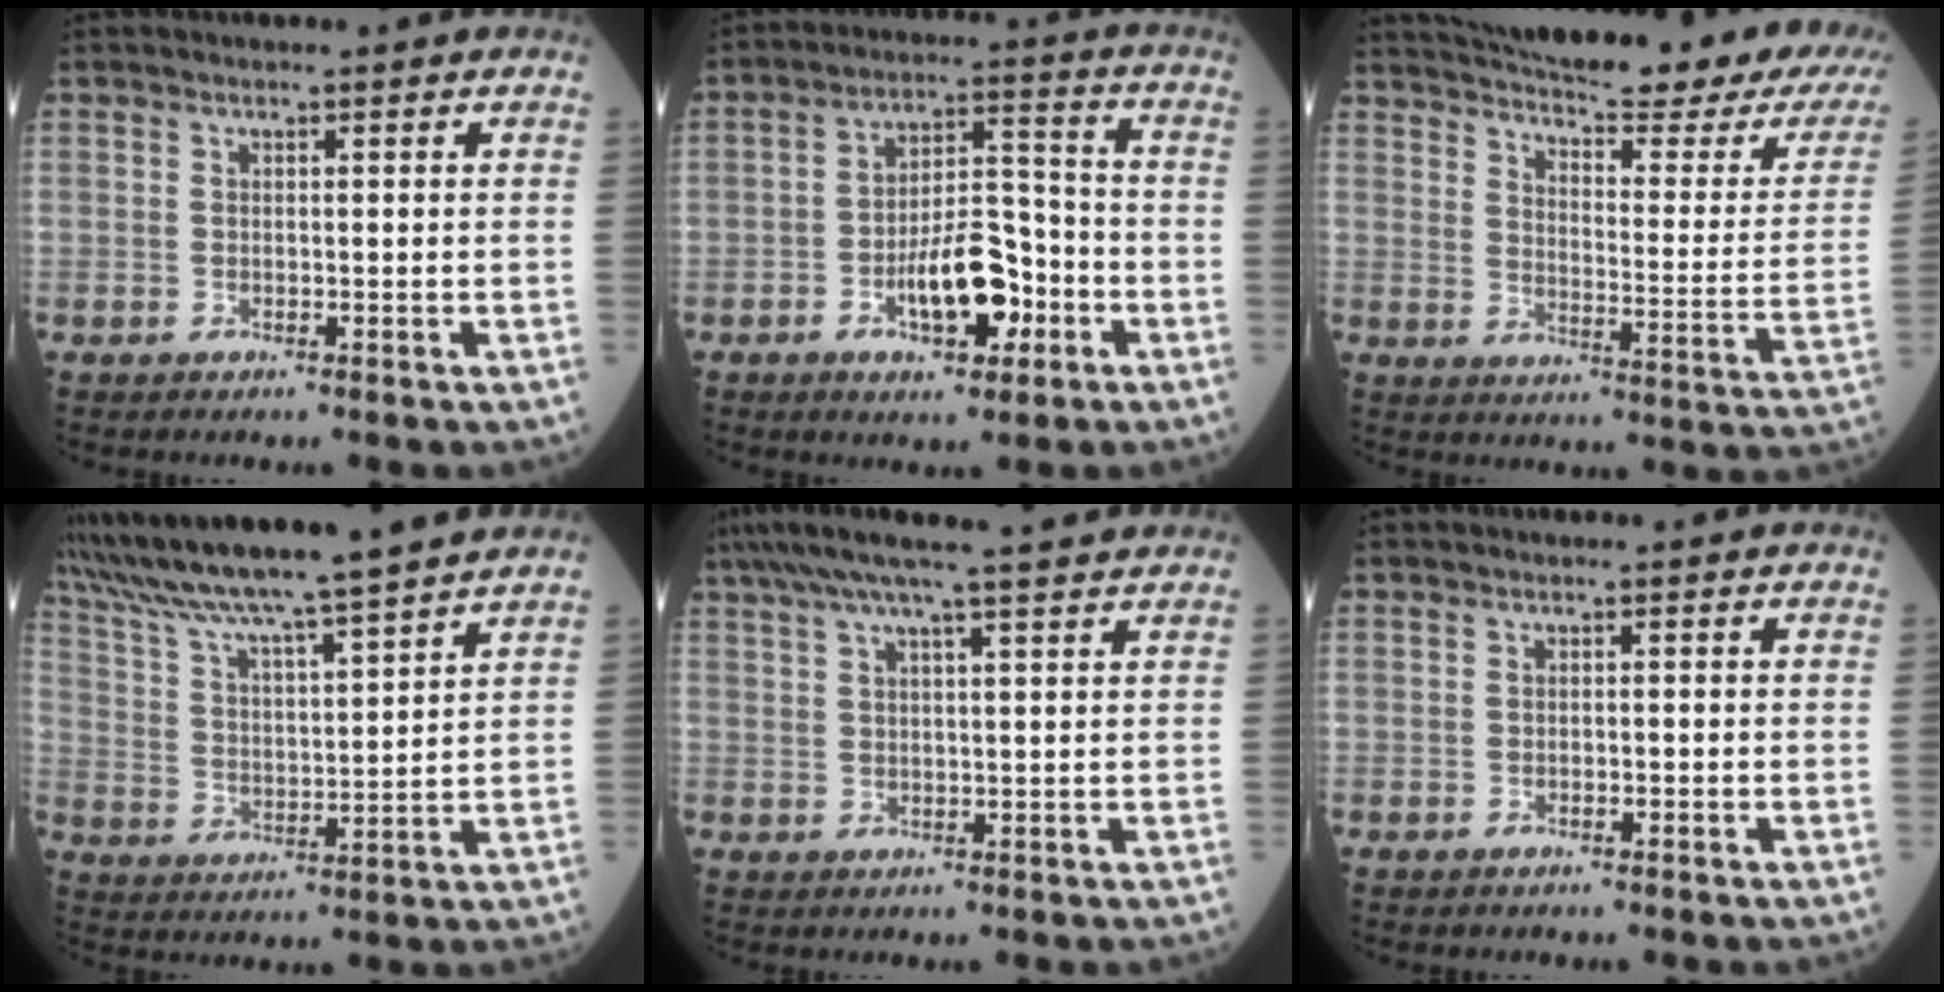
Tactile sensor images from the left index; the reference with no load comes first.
{"total": 10.2, "force": [-4.3, 4.1, 8.3], "torque": [-0.149, 0.011, -0.070]}
{"total": 28.2, "force": [24.0, 3.2, 14.5], "torque": [-0.223, -0.065, 0.297]}
{"total": 16.4, "force": [14.5, -1.2, 7.4], "torque": [-0.139, 0.002, 0.238]}
{"total": 11.4, "force": [9.5, 0.0, 6.3], "torque": [-0.110, 0.032, 0.134]}
{"total": 0.6, "force": [-0.5, 0.2, 0.3], "torque": [-0.007, -0.003, -0.008]}